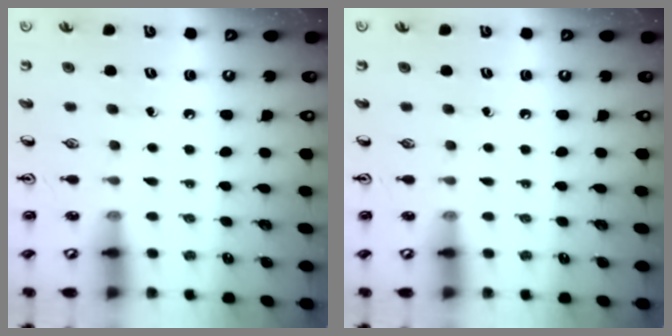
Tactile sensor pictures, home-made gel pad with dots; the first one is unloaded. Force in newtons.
{"total": 0.0}